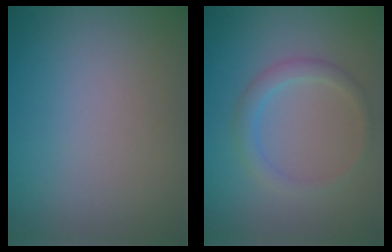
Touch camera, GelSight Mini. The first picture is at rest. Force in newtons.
{"total": 2.1, "press": 2.1, "slide": 0.1}